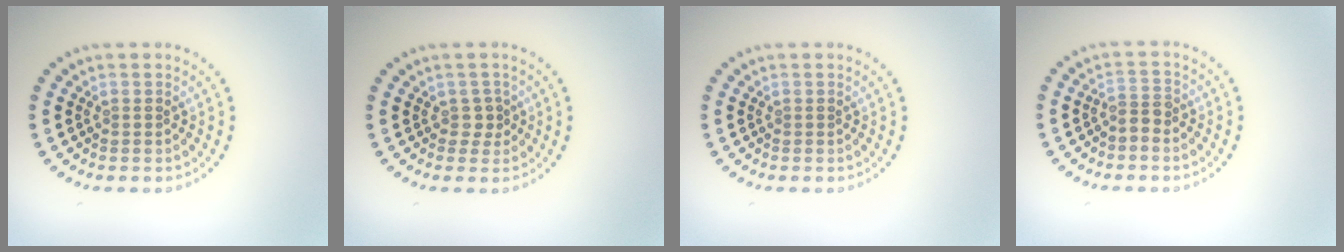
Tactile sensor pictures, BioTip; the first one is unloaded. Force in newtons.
{"total": 1.1, "press": 0.8, "slide": 0.8}
{"total": 0.0}
{"total": 1.8, "press": 1.4, "slide": 1.2}